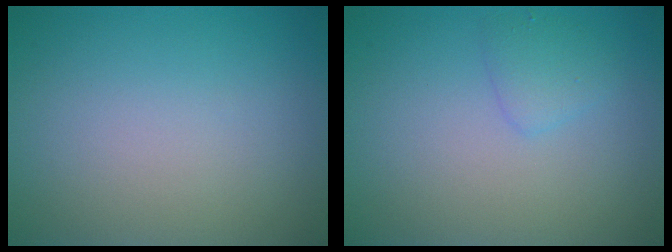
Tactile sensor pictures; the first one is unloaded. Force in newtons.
{"total": 1.4, "press": 1.4, "slide": 0.1}